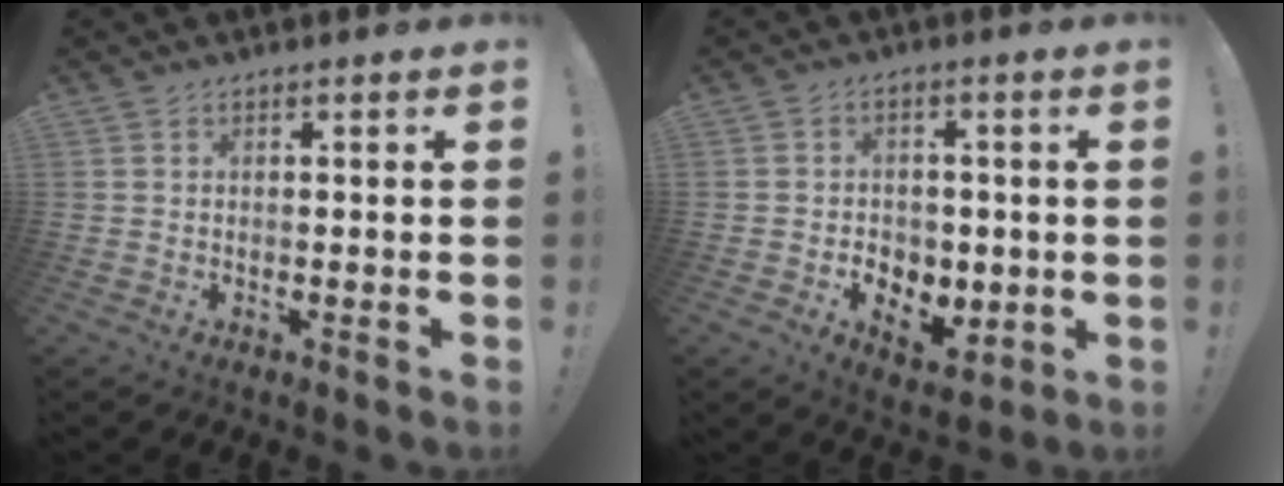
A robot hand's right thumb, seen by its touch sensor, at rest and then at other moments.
{"total": 6.9, "force": [-1.3, 5.7, 3.7], "torque": [-0.033, 0.002, -0.017]}